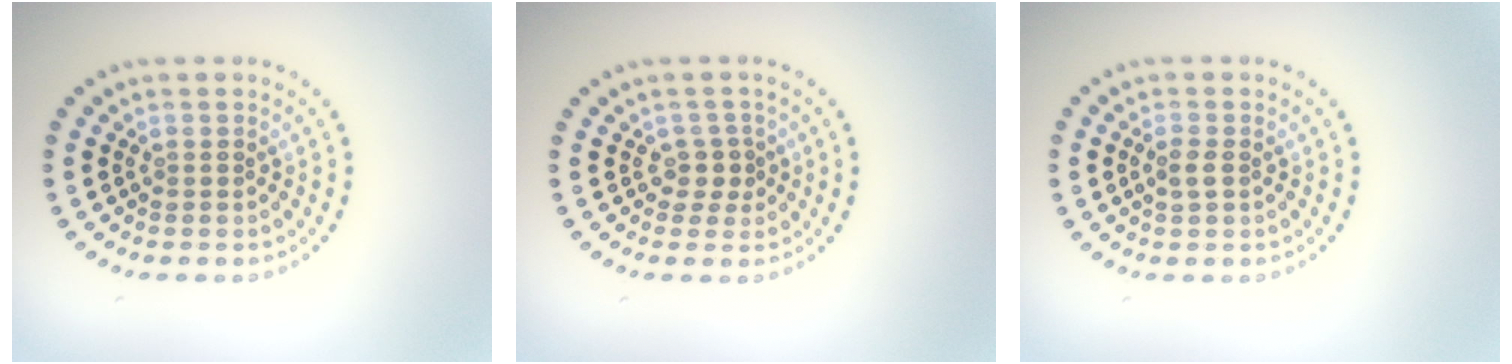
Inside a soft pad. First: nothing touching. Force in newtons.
{"total": 1.7, "press": 1.3, "slide": 1.0}
{"total": 1.2, "press": 1.2, "slide": 0.2}